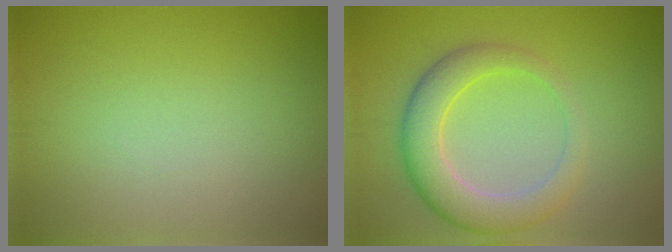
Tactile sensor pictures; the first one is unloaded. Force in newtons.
{"total": 5.6, "press": 5.5, "slide": 0.4}